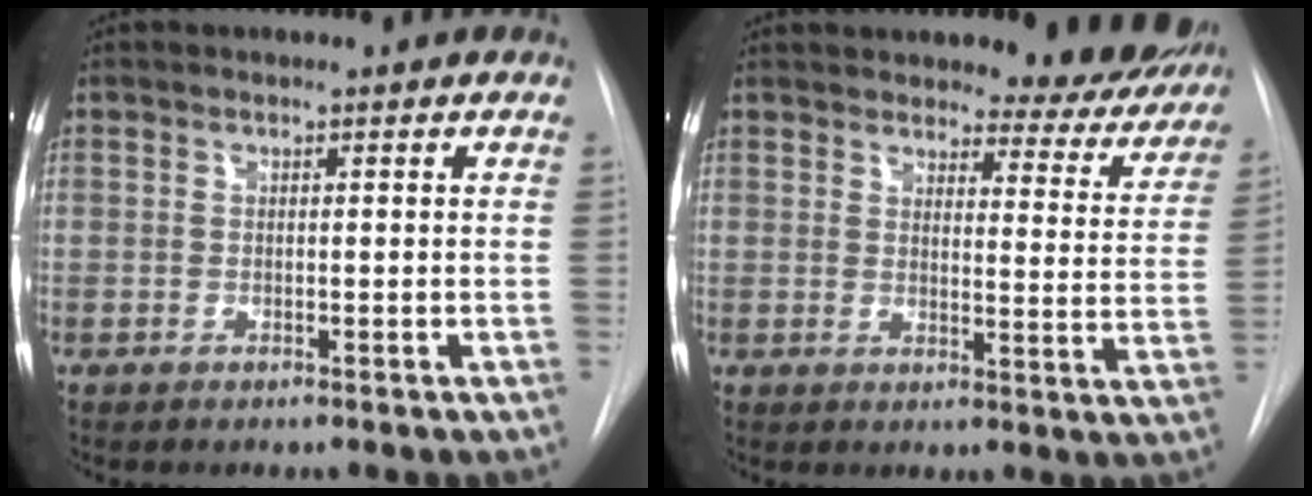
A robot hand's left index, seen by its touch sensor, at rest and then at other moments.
{"total": 12.1, "force": [11.1, 3.3, 3.5], "torque": [-0.012, -0.041, 0.113]}